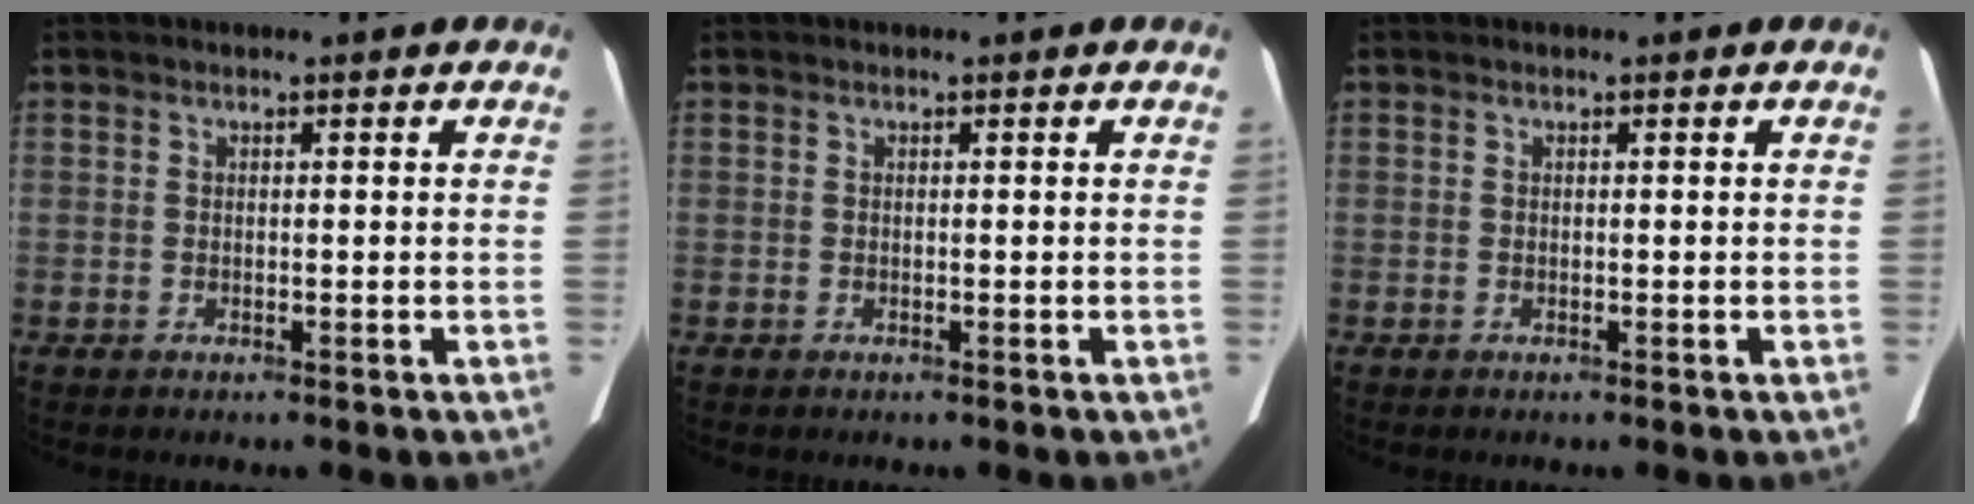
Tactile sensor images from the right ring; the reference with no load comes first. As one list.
[{"total": 0.0}, {"total": 0.0}]